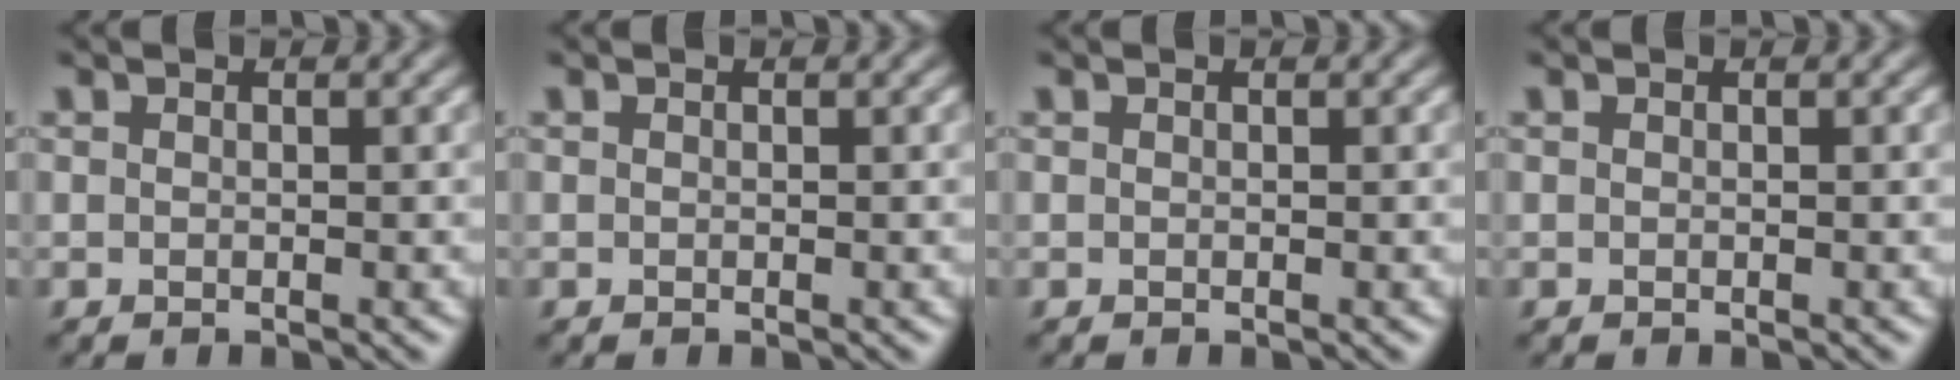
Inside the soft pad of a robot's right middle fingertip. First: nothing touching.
{"total": 0.0}
{"total": 0.0}
{"total": 0.0}